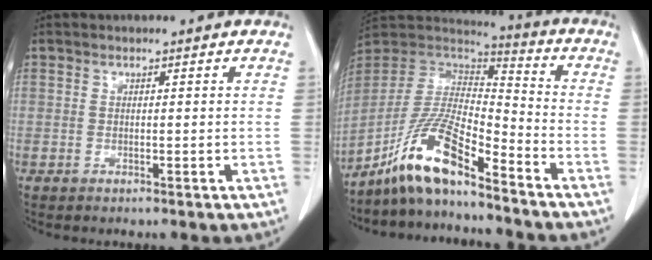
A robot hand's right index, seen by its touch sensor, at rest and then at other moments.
{"total": 12.6, "force": [-9.2, 1.7, 8.5], "torque": [-0.177, 0.007, -0.173]}